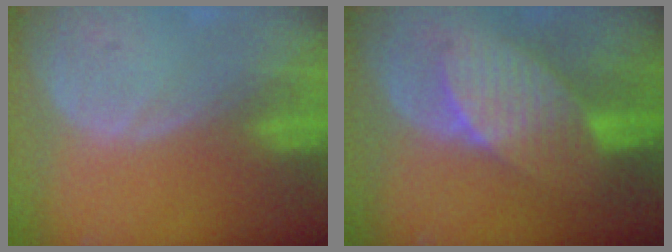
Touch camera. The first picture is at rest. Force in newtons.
{"total": 7.5, "press": 7.5, "slide": 0.2}